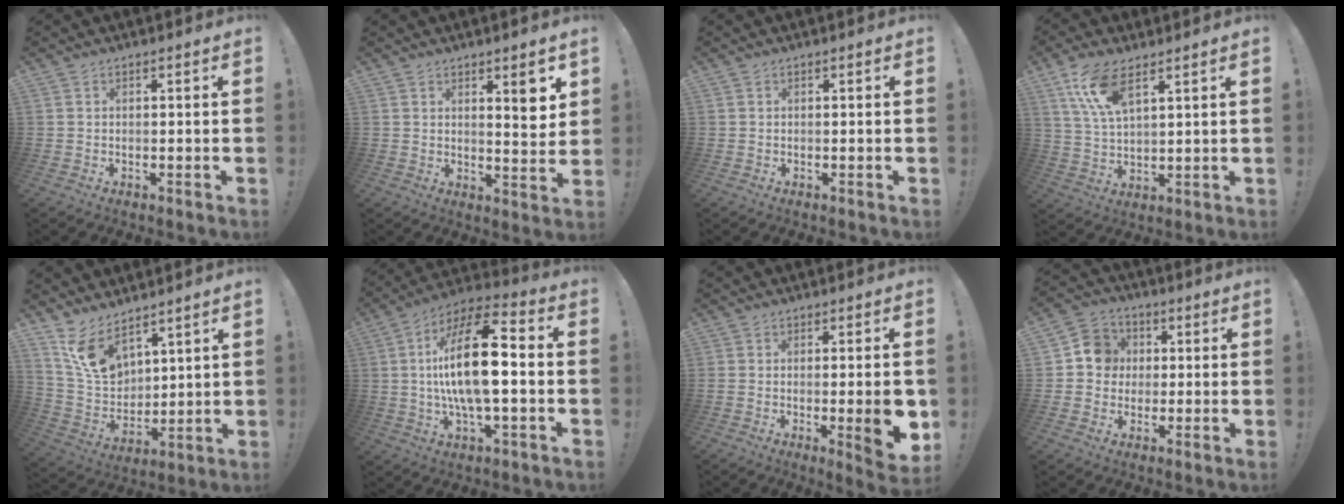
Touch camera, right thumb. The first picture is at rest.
{"total": 6.9, "force": [3.8, 1.5, 5.5], "torque": [-0.058, -0.028, 0.054]}
{"total": 0.0}
{"total": 10.1, "force": [6.3, 3.8, 6.9], "torque": [-0.138, -0.016, 0.120]}
{"total": 12.4, "force": [8.9, 6.6, 5.8], "torque": [-0.113, -0.059, 0.177]}
{"total": 20.4, "force": [0.1, 7.1, 19.1], "torque": [-0.349, 0.005, -0.008]}
{"total": 10.1, "force": [-1.6, 1.6, 9.8], "torque": [-0.120, -0.009, -0.021]}
{"total": 8.7, "force": [0.4, 8.2, 2.7], "torque": [-0.026, 0.012, 0.011]}